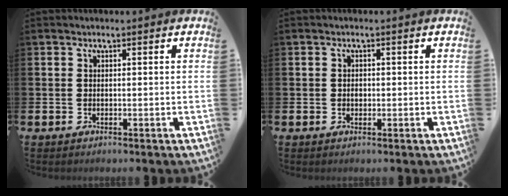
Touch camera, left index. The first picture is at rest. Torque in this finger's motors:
{"motor_torque": [0.38, 0.25, 0.03, 0.00]}